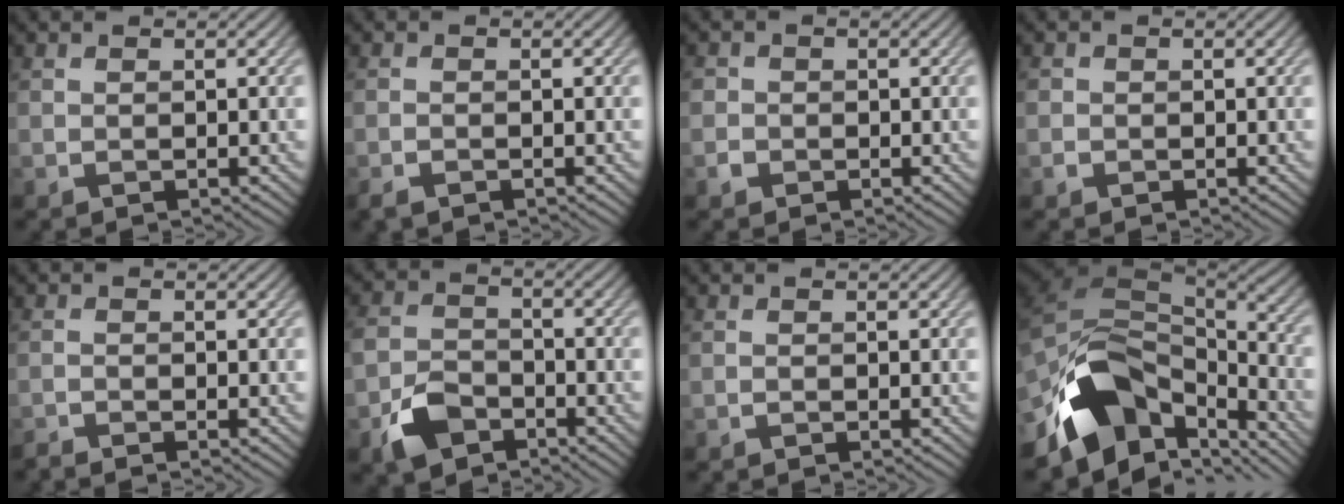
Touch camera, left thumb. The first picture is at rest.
{"total": 1.6, "force": [-1.3, 0.6, 0.8], "torque": [-0.017, 0.000, -0.028]}
{"total": 1.4, "force": [-0.4, 1.3, 0.2], "torque": [0.004, 0.003, -0.011]}
{"total": 0.8, "force": [-0.3, 0.7, 0.0], "torque": [0.006, 0.001, -0.008]}
{"total": 1.8, "force": [-1.7, -0.3, 0.5], "torque": [-0.016, 0.001, -0.036]}
{"total": 5.9, "force": [-3.7, 3.6, 3.0], "torque": [-0.071, -0.001, -0.083]}
{"total": 0.0}
{"total": 14.2, "force": [-6.7, 8.5, 9.1], "torque": [-0.201, -0.019, -0.112]}